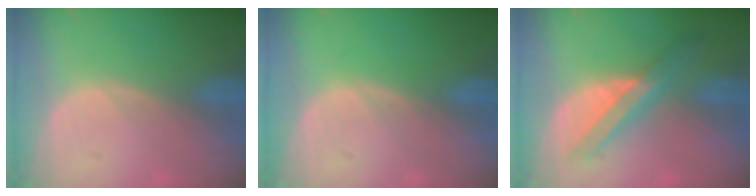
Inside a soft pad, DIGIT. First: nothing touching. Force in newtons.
{"total": 0.0}
{"total": 7.2, "press": 6.1, "slide": 3.8}